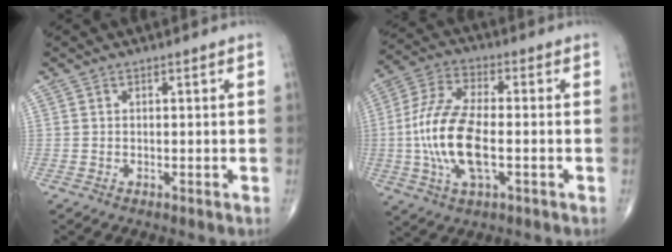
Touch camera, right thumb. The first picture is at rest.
{"total": 14.7, "force": [-2.2, 6.3, 13.0], "torque": [-0.275, 0.014, -0.044]}